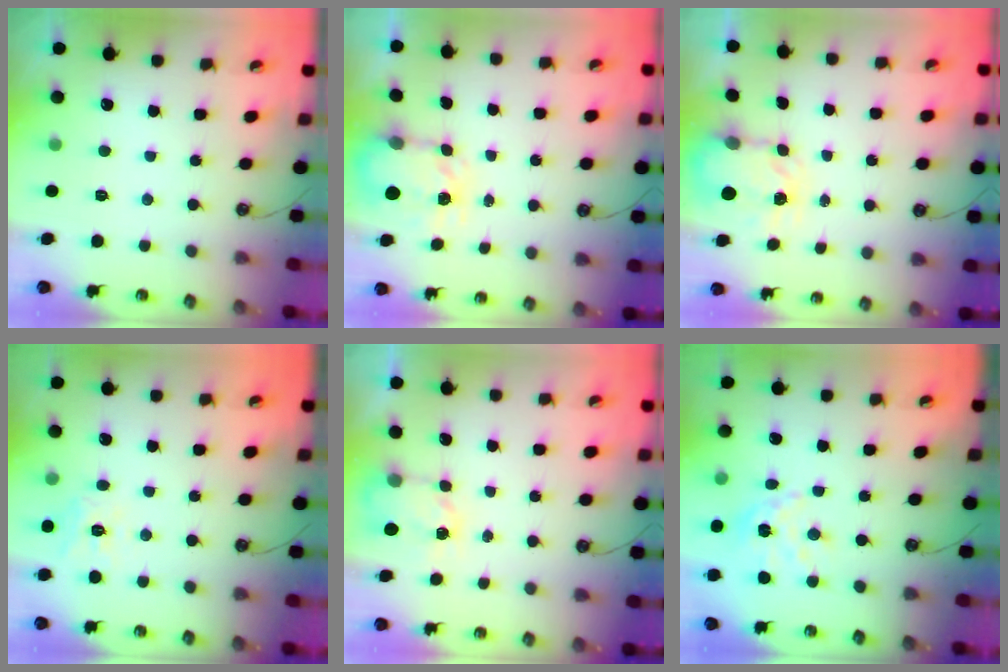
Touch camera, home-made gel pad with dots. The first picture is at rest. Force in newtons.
{"total": 3.9, "press": 3.8, "slide": 0.6}
{"total": 3.7, "press": 3.7, "slide": 0.6}
{"total": 10.4, "press": 10.4, "slide": 1.0}
{"total": 3.7, "press": 3.7, "slide": 0.5}
{"total": 11.0, "press": 10.9, "slide": 1.0}